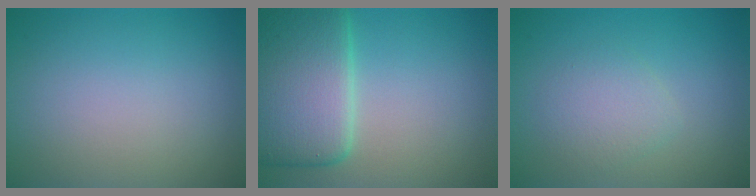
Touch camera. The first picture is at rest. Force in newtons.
{"total": 8.9, "press": 8.9, "slide": 0.3}
{"total": 2.3, "press": 2.3, "slide": 0.1}